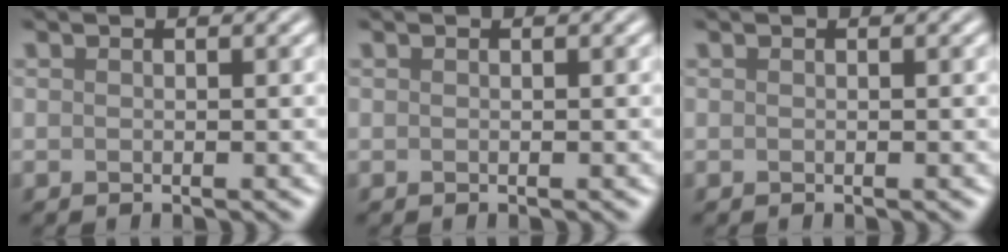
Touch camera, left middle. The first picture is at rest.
{"total": 0.0}
{"total": 0.0}